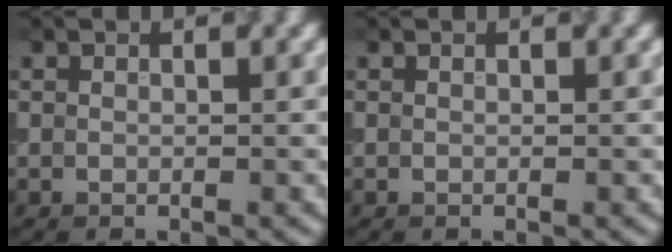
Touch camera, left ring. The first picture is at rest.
{"total": 0.0}